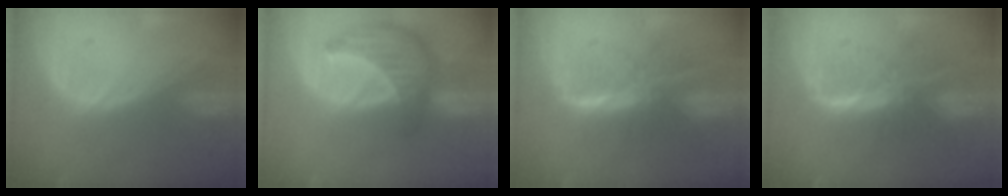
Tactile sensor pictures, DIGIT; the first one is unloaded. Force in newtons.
{"total": 8.6, "press": 7.8, "slide": 3.8}
{"total": 8.2, "press": 6.9, "slide": 4.4}
{"total": 8.2, "press": 7.0, "slide": 4.2}